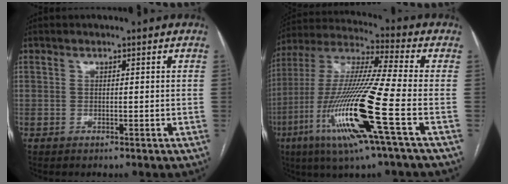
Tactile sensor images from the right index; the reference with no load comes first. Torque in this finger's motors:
{"motor_torque": [2.14, 0.00, 1.05, 0.21]}